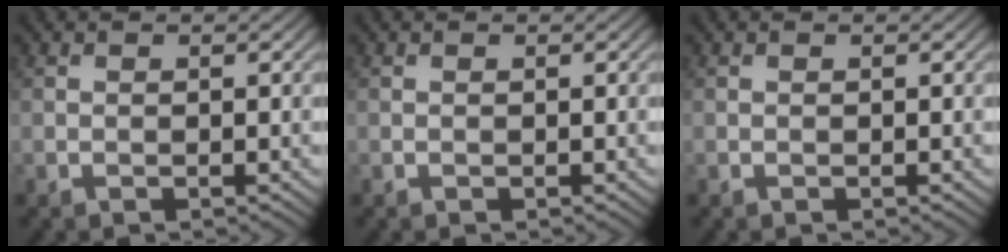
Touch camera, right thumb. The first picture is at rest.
{"total": 0.0}
{"total": 0.0}